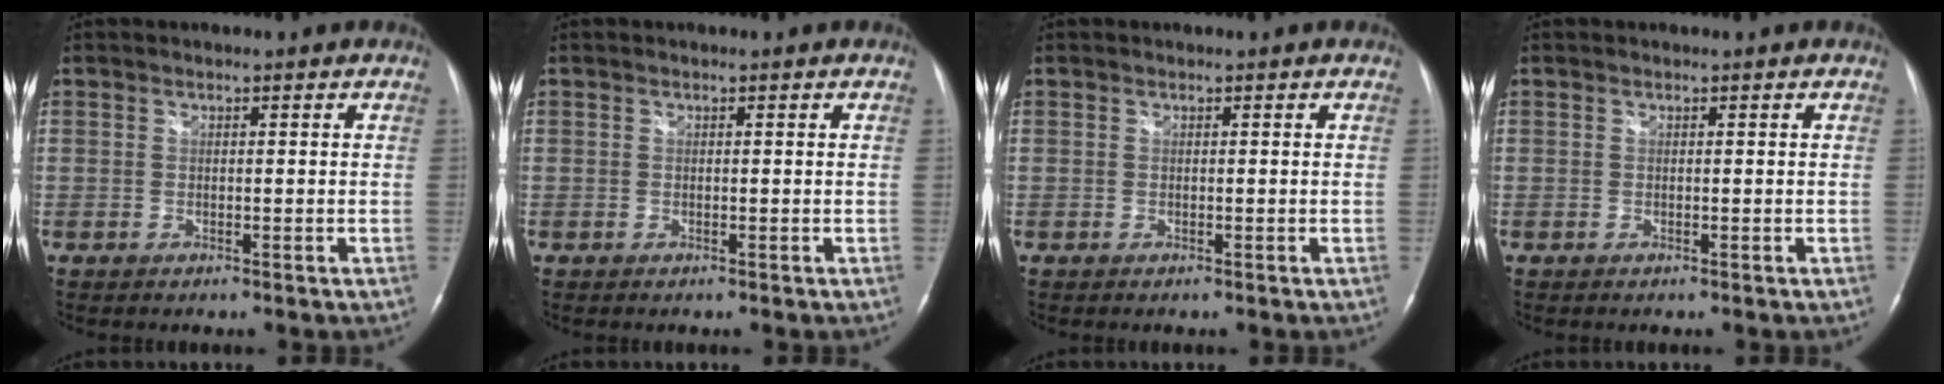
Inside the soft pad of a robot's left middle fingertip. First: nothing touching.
{"total": 0.0}
{"total": 0.0}
{"total": 0.0}